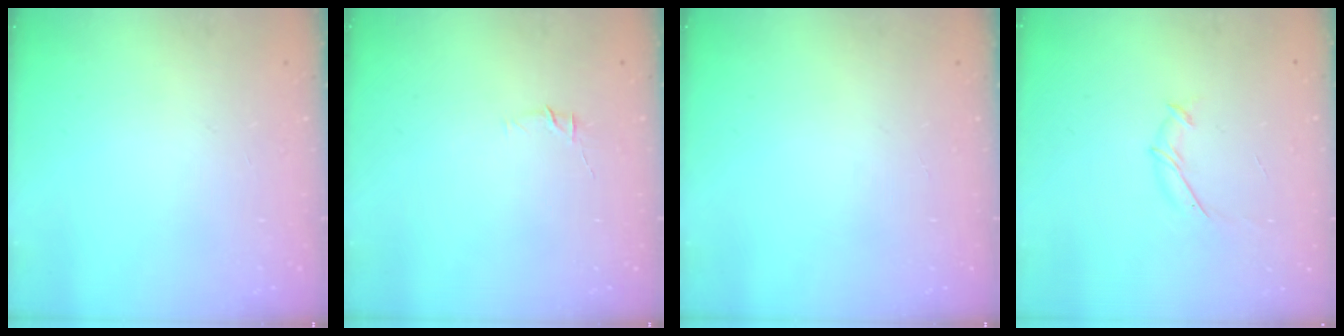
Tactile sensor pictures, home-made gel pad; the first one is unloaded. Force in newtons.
{"total": 4.5, "press": 4.4, "slide": 1.0}
{"total": 0.0}
{"total": 5.3, "press": 5.1, "slide": 1.0}